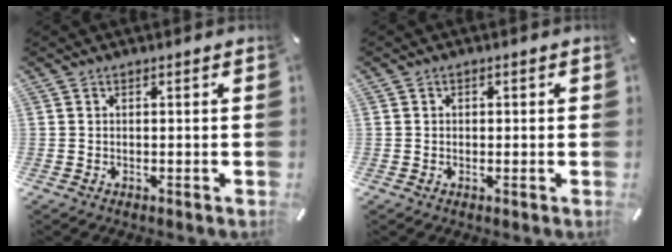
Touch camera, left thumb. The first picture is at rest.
{"total": 1.0, "force": [-0.1, 0.9, 0.2], "torque": [-0.004, 0.005, -0.005]}